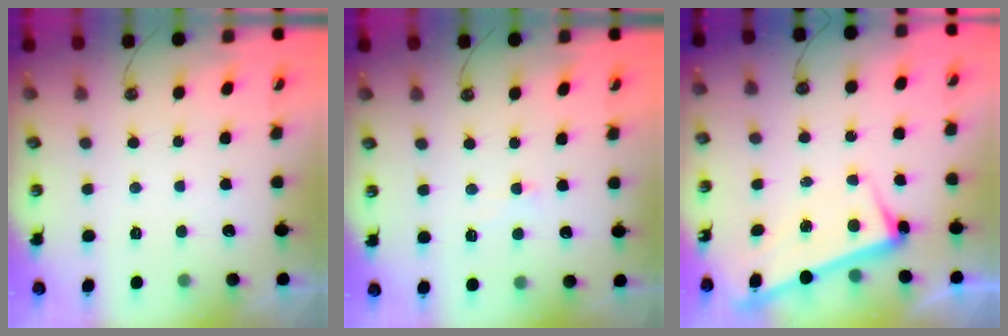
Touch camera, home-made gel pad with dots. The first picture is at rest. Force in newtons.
{"total": 1.2, "press": 1.0, "slide": 0.6}
{"total": 2.6, "press": 2.4, "slide": 0.9}